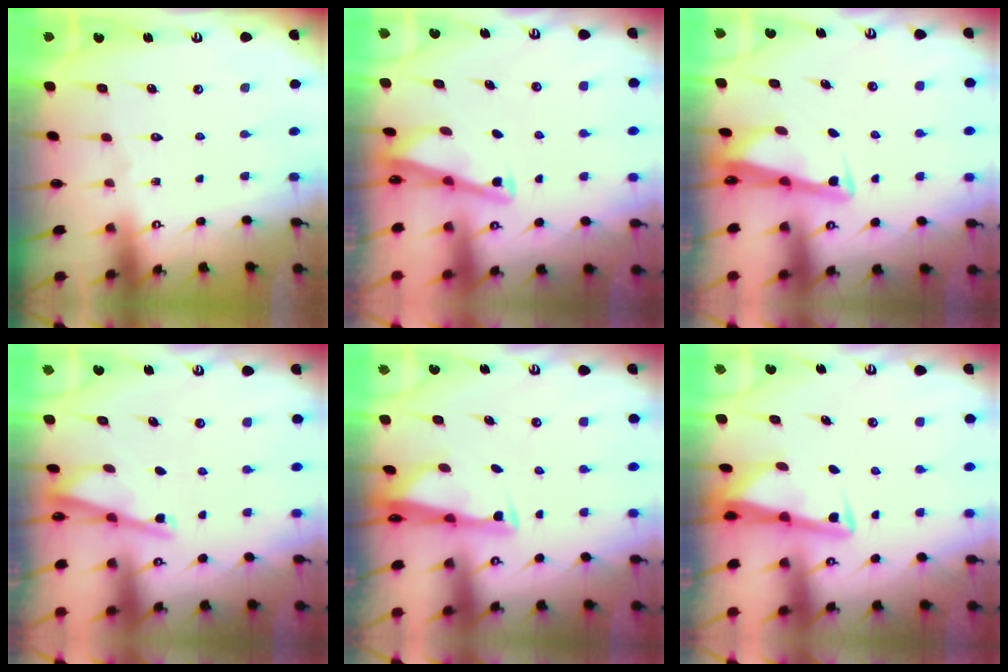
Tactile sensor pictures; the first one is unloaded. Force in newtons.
{"total": 2.9, "press": 2.9, "slide": 0.3}
{"total": 2.8, "press": 2.7, "slide": 0.4}
{"total": 3.3, "press": 3.3, "slide": 0.2}
{"total": 2.7, "press": 2.6, "slide": 0.7}
{"total": 3.2, "press": 3.2, "slide": 0.3}